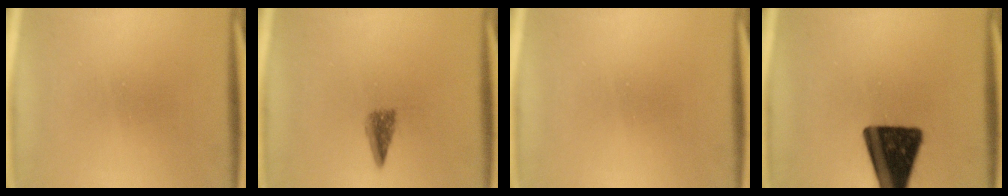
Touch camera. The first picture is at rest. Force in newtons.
{"total": 2.7}
{"total": 0.0}
{"total": 17.8}